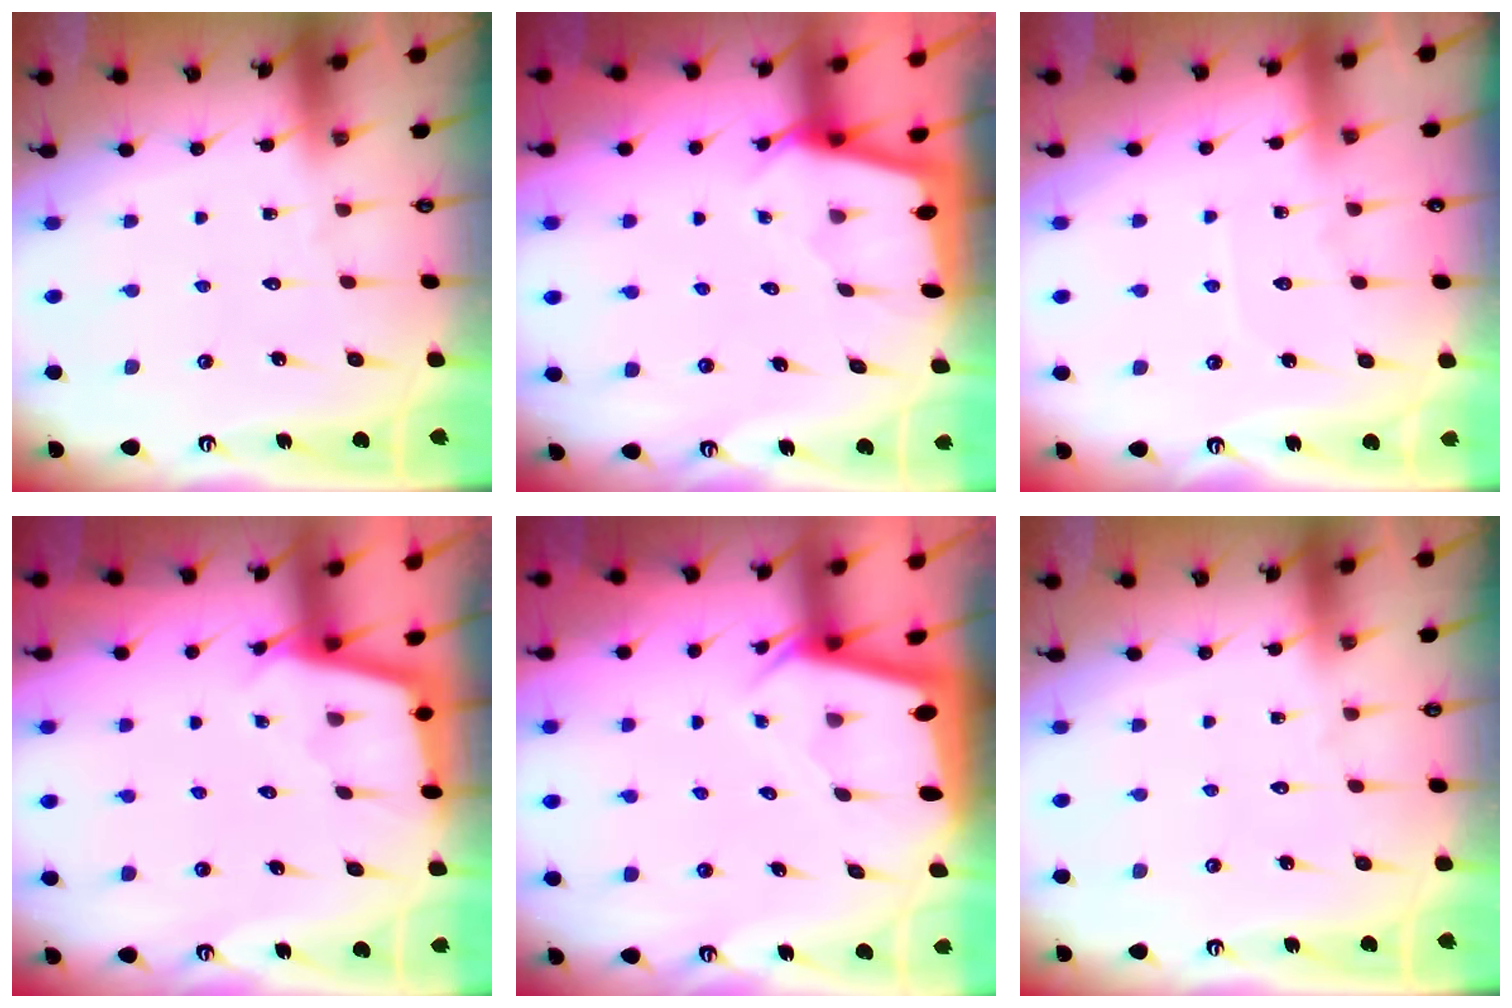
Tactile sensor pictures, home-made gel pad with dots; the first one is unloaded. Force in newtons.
{"total": 2.3, "press": 2.3, "slide": 0.3}
{"total": 3.0, "press": 2.9, "slide": 0.4}
{"total": 2.5, "press": 2.5, "slide": 0.2}
{"total": 2.2, "press": 2.2, "slide": 0.1}
{"total": 0.0}